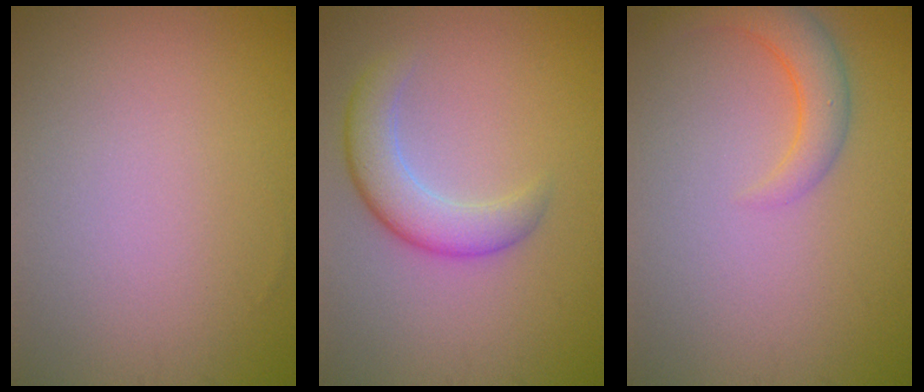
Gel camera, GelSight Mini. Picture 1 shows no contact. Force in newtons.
{"total": 4.2, "press": 4.2, "slide": 0.3}
{"total": 3.2, "press": 3.2, "slide": 0.3}